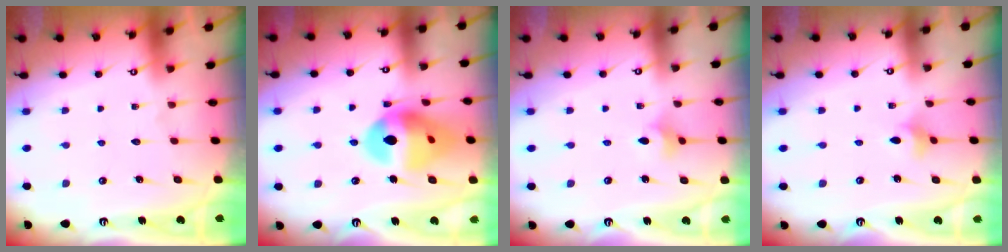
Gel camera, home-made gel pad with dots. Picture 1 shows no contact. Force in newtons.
{"total": 17.3, "press": 17.2, "slide": 1.9}
{"total": 3.2, "press": 3.2, "slide": 0.8}
{"total": 2.9, "press": 2.9, "slide": 0.6}